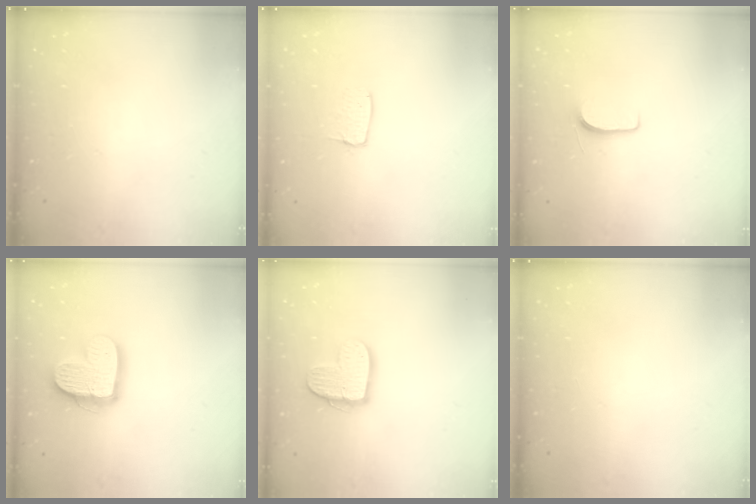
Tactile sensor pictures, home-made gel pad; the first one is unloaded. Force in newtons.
{"total": 4.3, "press": 4.3, "slide": 0.3}
{"total": 5.4, "press": 5.4, "slide": 0.6}
{"total": 15.7, "press": 15.7, "slide": 1.4}
{"total": 13.5, "press": 13.5, "slide": 0.9}
{"total": 0.0}